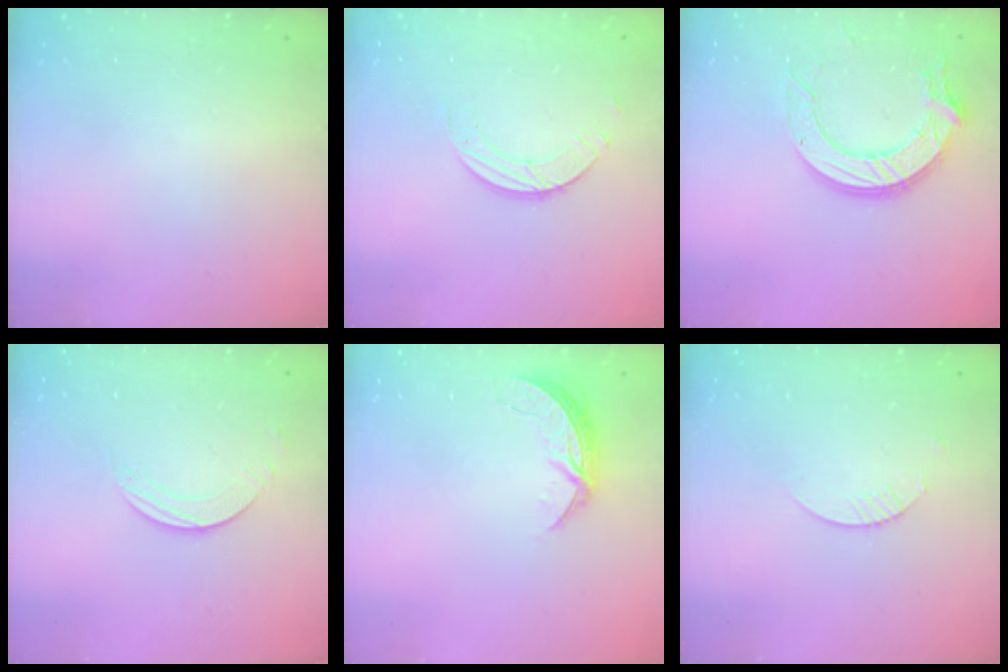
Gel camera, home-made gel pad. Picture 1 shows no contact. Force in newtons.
{"total": 4.0, "press": 4.0, "slide": 0.4}
{"total": 13.5, "press": 13.4, "slide": 1.6}
{"total": 2.5, "press": 2.5, "slide": 0.2}
{"total": 6.5, "press": 6.5, "slide": 0.5}
{"total": 1.8, "press": 1.8, "slide": 0.2}